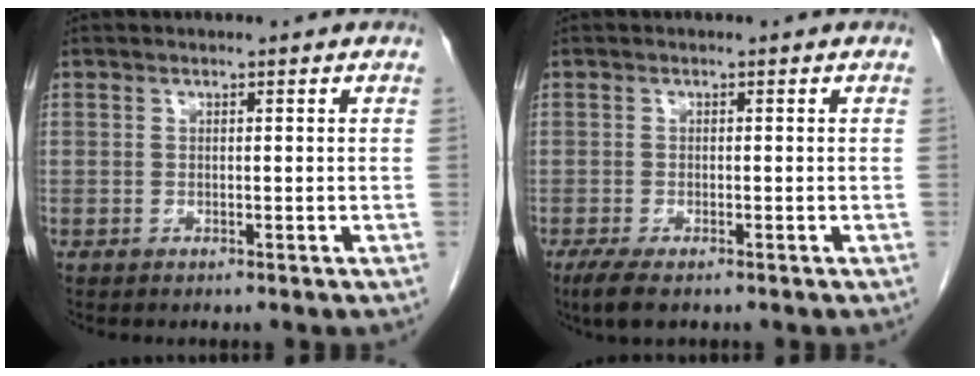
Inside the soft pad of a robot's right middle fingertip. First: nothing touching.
{"total": 3.6, "force": [-2.4, 1.0, 2.5], "torque": [-0.052, -0.010, -0.039]}